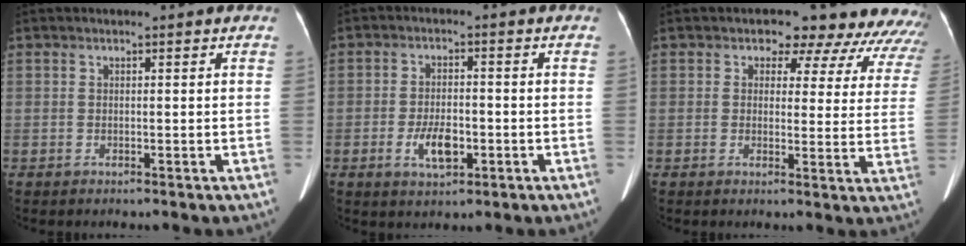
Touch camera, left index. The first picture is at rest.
{"total": 5.3, "force": [-1.9, 2.4, 4.3], "torque": [-0.087, -0.002, -0.027]}
{"total": 13.8, "force": [11.5, 6.3, 4.2], "torque": [-0.009, -0.008, 0.096]}